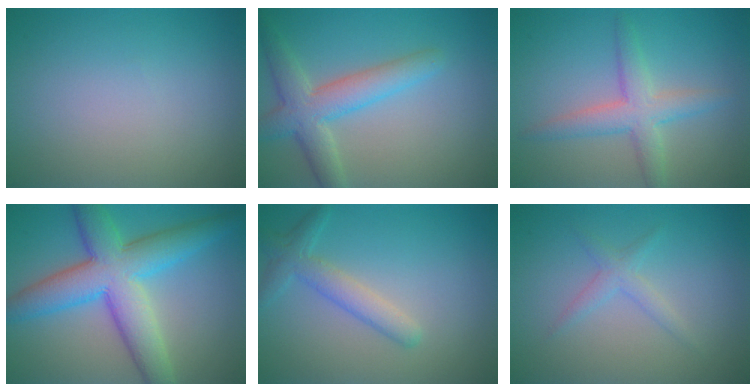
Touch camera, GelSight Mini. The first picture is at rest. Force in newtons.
{"total": 4.8, "press": 4.8, "slide": 0.2}
{"total": 3.6, "press": 3.6, "slide": 0.2}
{"total": 8.8, "press": 8.8, "slide": 0.2}
{"total": 2.8, "press": 2.8, "slide": 0.1}
{"total": 1.6, "press": 1.6, "slide": 0.1}